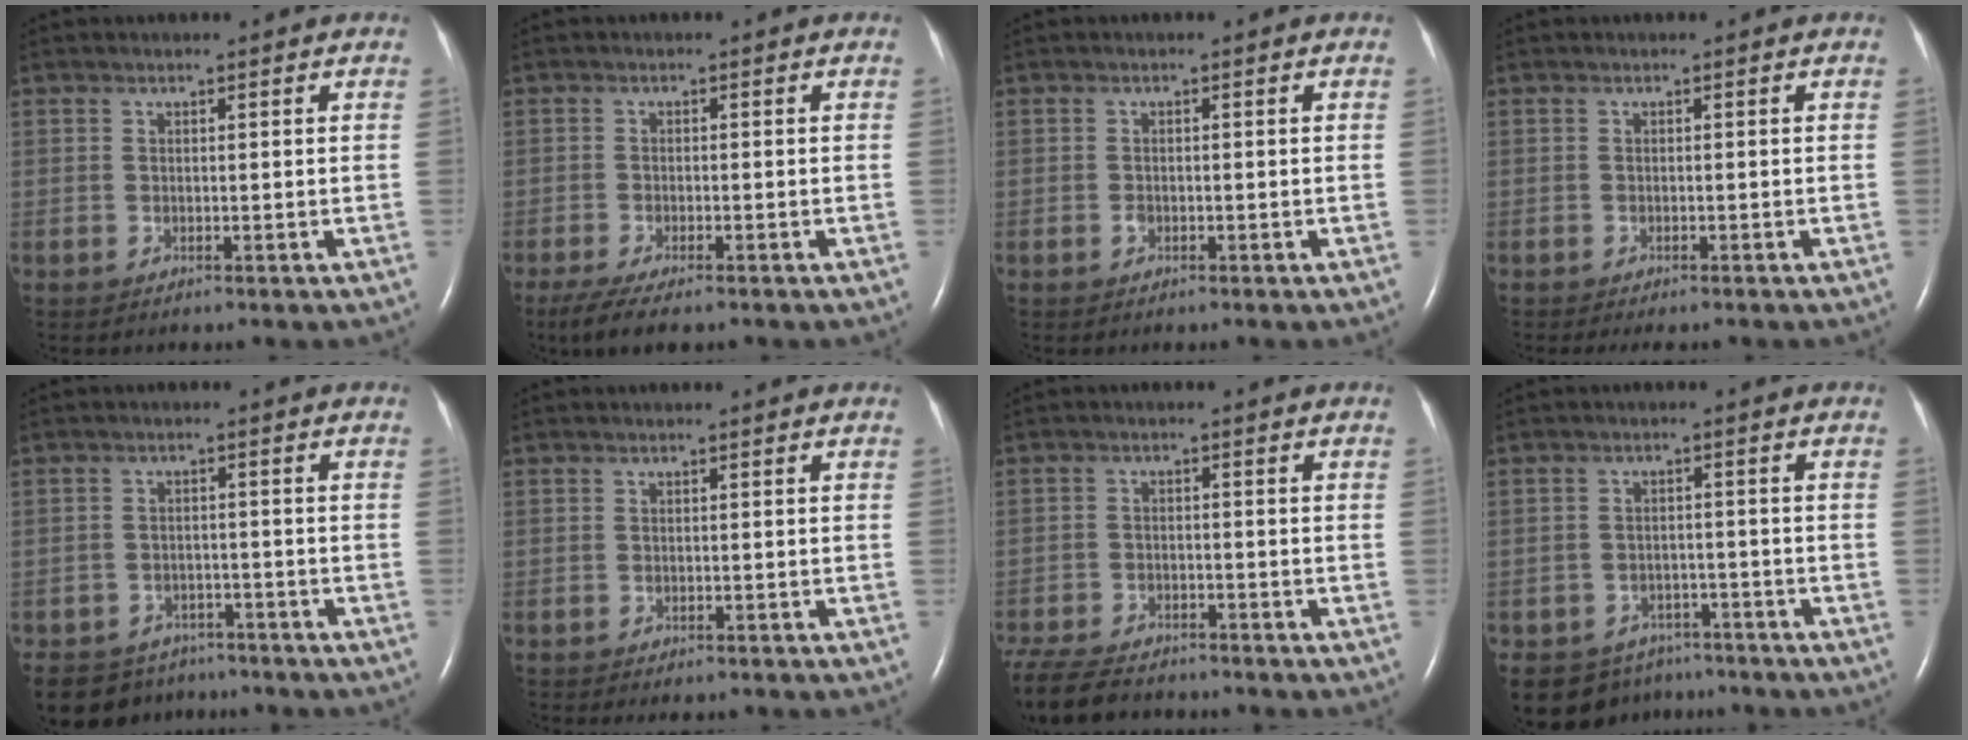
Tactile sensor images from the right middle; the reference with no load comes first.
{"total": 6.1, "force": [-4.4, 1.5, 4.0], "torque": [-0.075, -0.017, -0.069]}
{"total": 0.7, "force": [-0.3, 0.5, 0.4], "torque": [-0.010, 0.001, -0.006]}
{"total": 3.1, "force": [-2.6, 0.9, 1.4], "torque": [-0.014, -0.006, -0.030]}
{"total": 9.7, "force": [-8.0, 5.3, 1.4], "torque": [-0.032, 0.004, -0.104]}
{"total": 2.1, "force": [-1.8, 0.8, 0.8], "torque": [-0.010, -0.004, -0.017]}
{"total": 11.7, "force": [-10.0, 3.6, 4.8], "torque": [-0.108, -0.018, -0.158]}
{"total": 8.2, "force": [-6.5, 5.1, 0.8], "torque": [-0.017, 0.011, -0.085]}